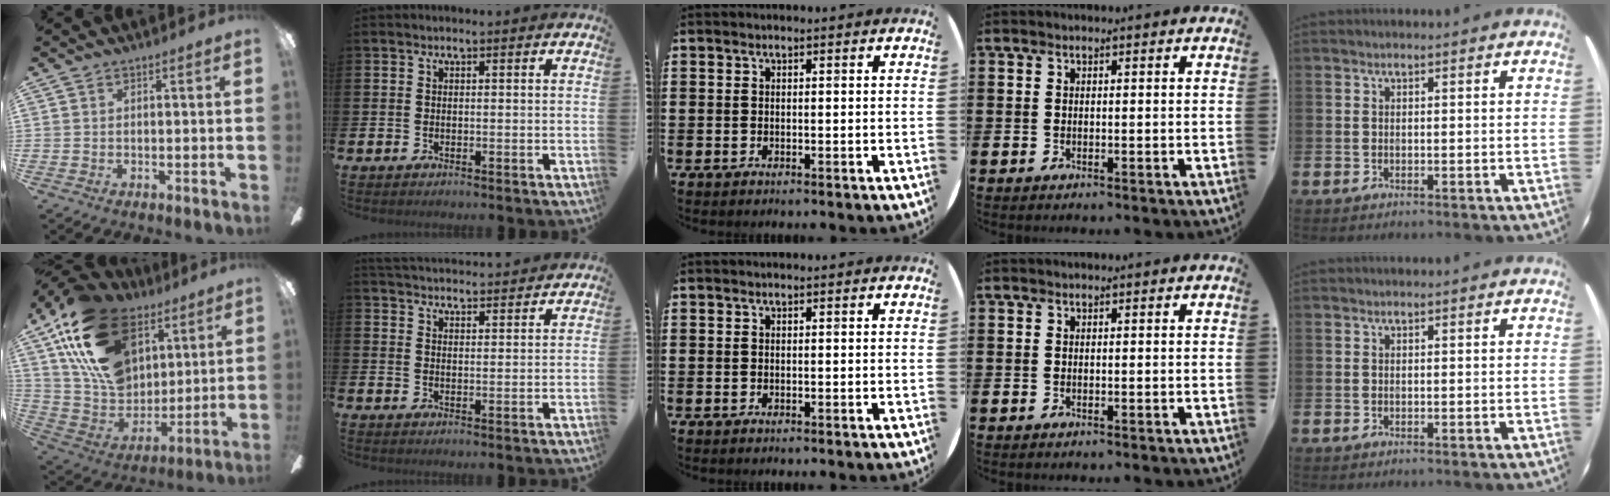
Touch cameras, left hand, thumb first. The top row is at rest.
{"thumb": {"total": 24.5, "force": [12.3, 16.1, 13.8], "torque": [-0.272, -0.047, 0.225]}, "index": {"total": 4.4, "force": [4.4, 0.3, 0.0], "torque": [-0.009, -0.031, 0.078]}}